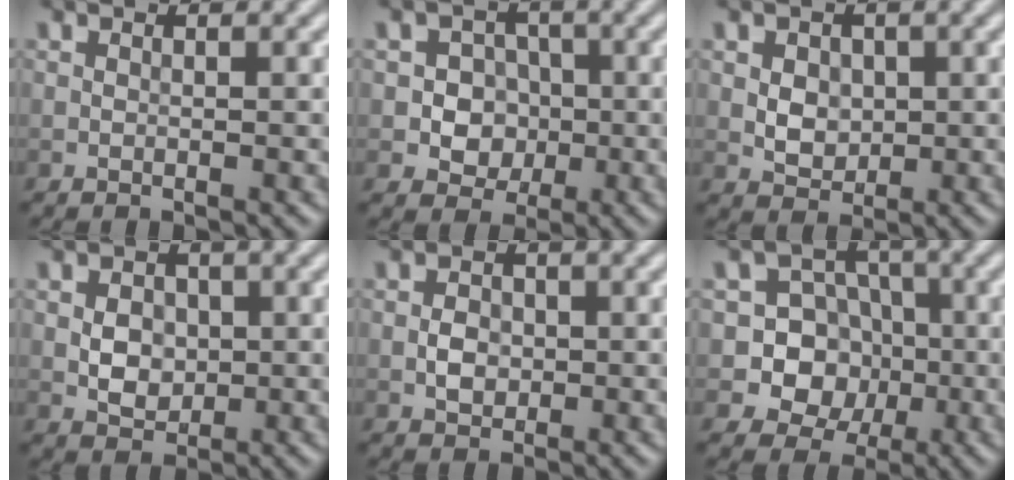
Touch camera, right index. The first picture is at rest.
{"total": 4.1, "force": [-0.8, 3.6, 1.8], "torque": [0.001, -0.001, -0.031]}
{"total": 2.8, "force": [0.4, 2.2, 1.7], "torque": [-0.029, 0.003, 0.005]}
{"total": 2.8, "force": [-0.1, 2.2, 1.7], "torque": [-0.029, -0.001, -0.002]}
{"total": 1.9, "force": [-0.3, 1.5, 1.2], "torque": [-0.019, 0.001, -0.008]}
{"total": 7.2, "force": [-1.2, 6.8, 2.1], "torque": [-0.025, 0.025, -0.048]}